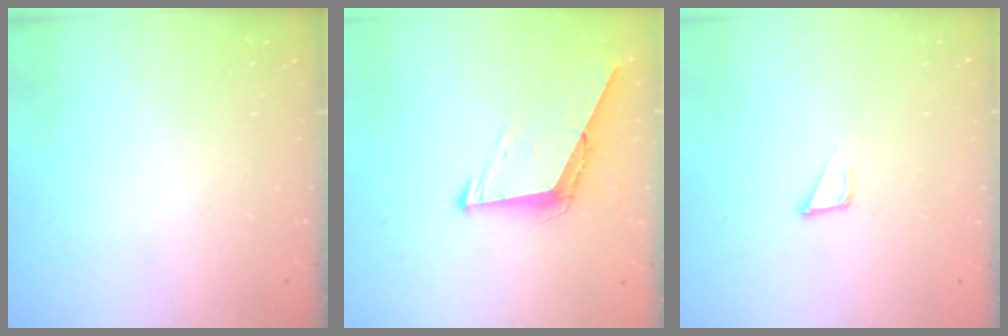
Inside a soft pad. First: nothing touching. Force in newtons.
{"total": 7.1, "press": 7.1, "slide": 0.5}
{"total": 2.8, "press": 2.8, "slide": 0.1}